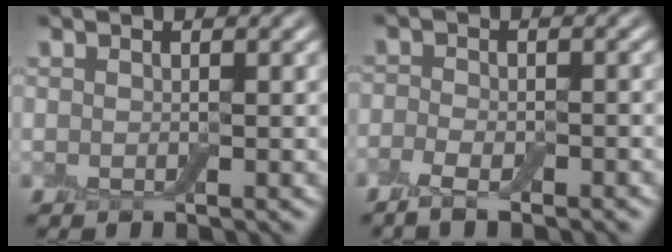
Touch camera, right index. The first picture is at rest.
{"total": 3.2, "force": [-2.0, 1.4, 2.0], "torque": [-0.027, 0.000, -0.040]}